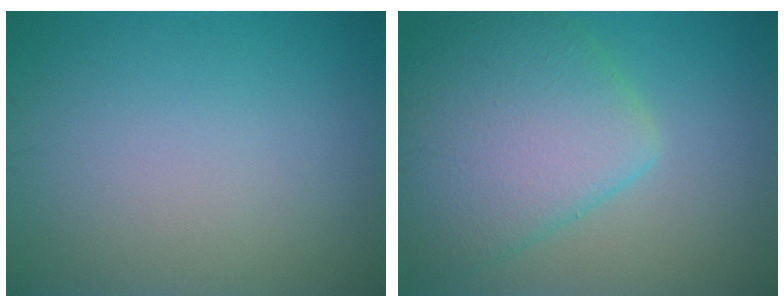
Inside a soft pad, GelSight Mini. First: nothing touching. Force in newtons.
{"total": 8.1, "press": 8.1, "slide": 0.3}